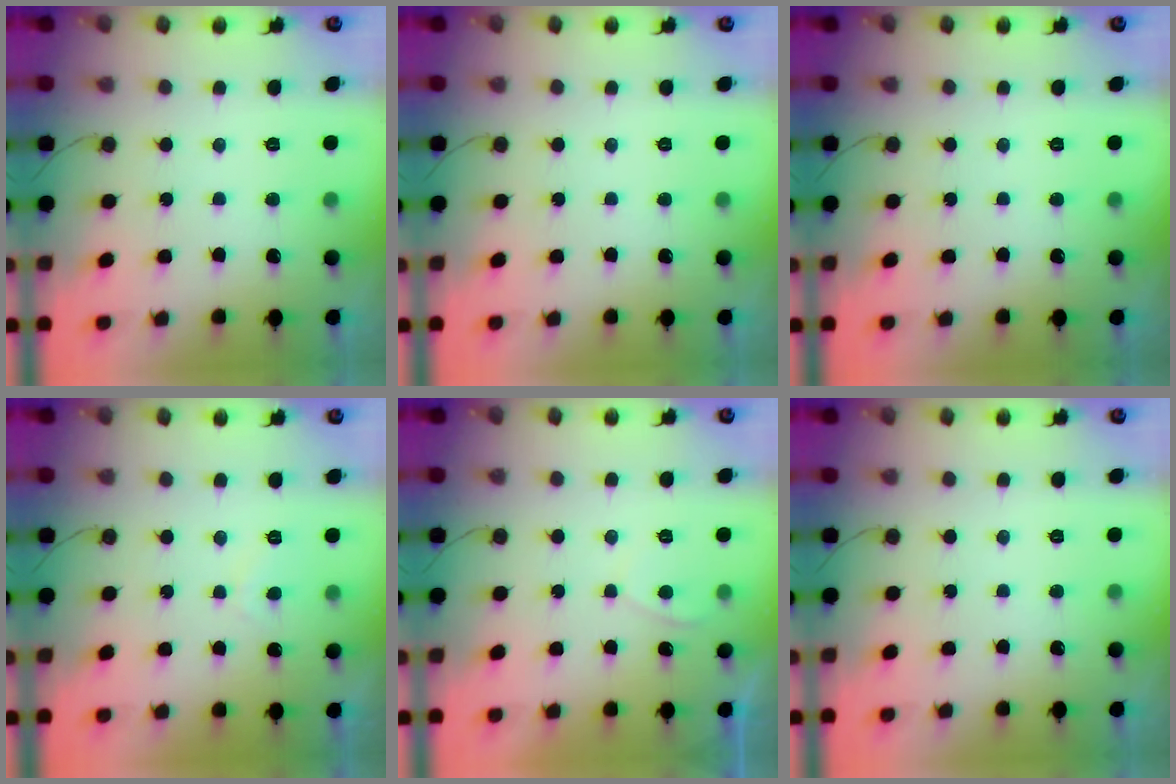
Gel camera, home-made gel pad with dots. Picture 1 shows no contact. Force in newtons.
{"total": 0.0}
{"total": 0.0}
{"total": 1.4, "press": 1.3, "slide": 0.5}
{"total": 1.0, "press": 0.8, "slide": 0.5}
{"total": 0.0}